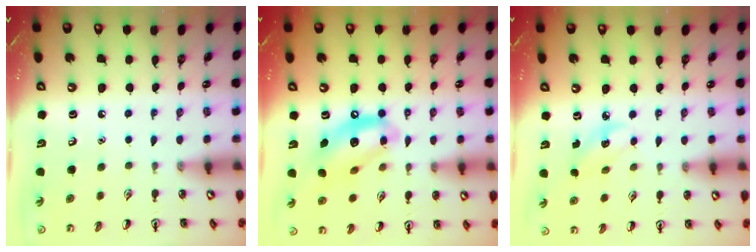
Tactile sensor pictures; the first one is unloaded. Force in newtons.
{"total": 13.3, "press": 12.7, "slide": 4.1}
{"total": 2.8, "press": 2.7, "slide": 0.8}